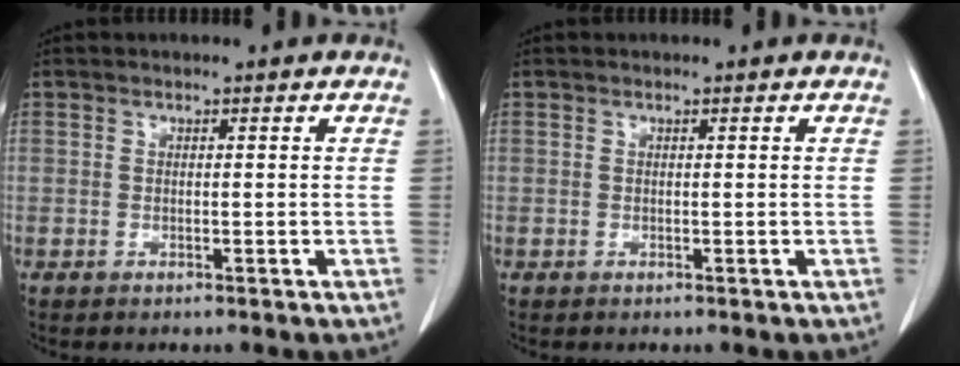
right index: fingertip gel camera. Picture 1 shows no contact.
{"total": 0.0}